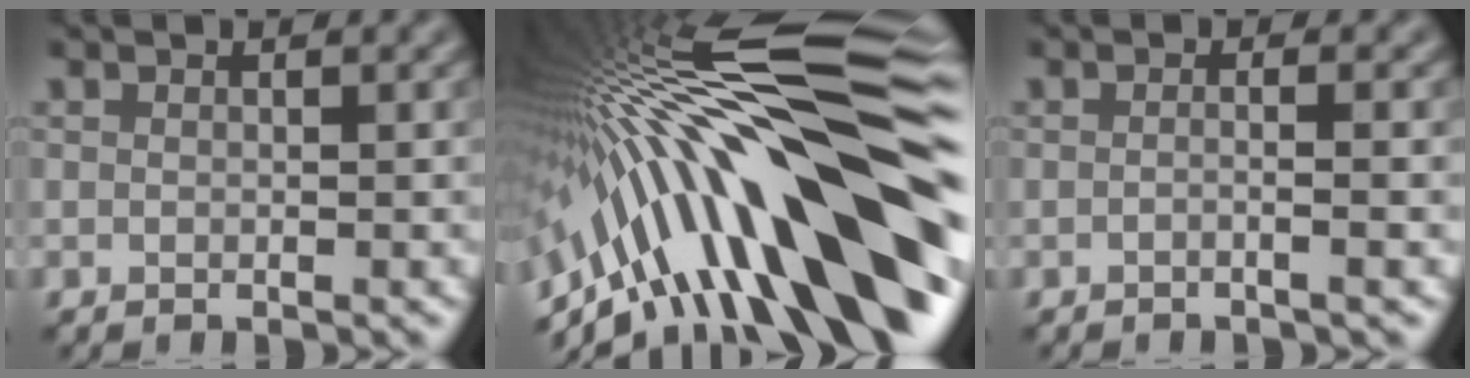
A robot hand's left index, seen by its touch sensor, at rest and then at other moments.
{"total": 18.9, "force": [-4.4, 5.6, 17.5], "torque": [-0.254, 0.034, -0.085]}
{"total": 1.9, "force": [-0.4, 0.7, 1.7], "torque": [-0.019, -0.007, -0.017]}